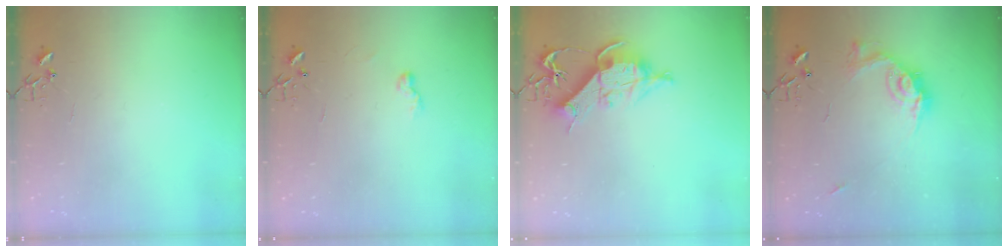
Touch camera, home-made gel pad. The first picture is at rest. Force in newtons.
{"total": 4.6, "press": 4.6, "slide": 0.6}
{"total": 11.0, "press": 11.0, "slide": 1.3}
{"total": 14.2, "press": 14.2, "slide": 1.3}